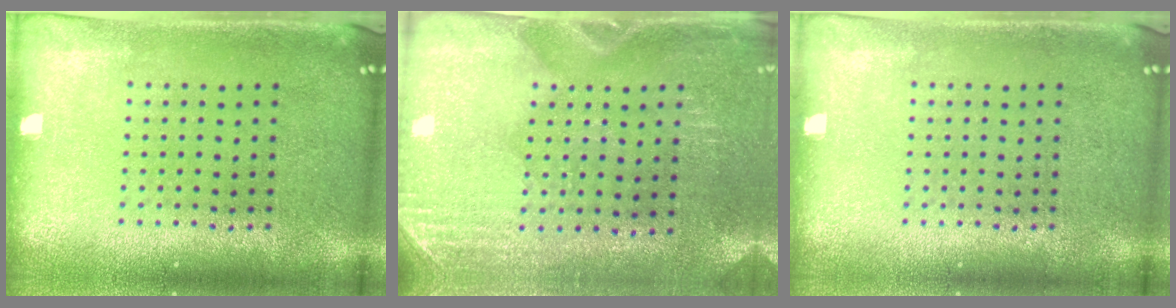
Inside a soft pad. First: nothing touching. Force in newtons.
{"total": 2.9, "press": 2.5, "slide": 1.3}
{"total": 0.0}